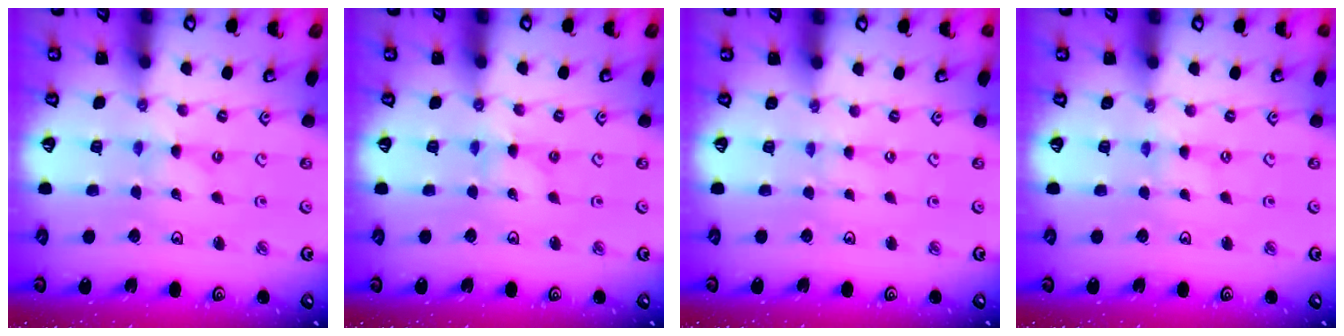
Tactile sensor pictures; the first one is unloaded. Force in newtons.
{"total": 0.8, "press": 0.8, "slide": 0.1}
{"total": 0.7, "press": 0.6, "slide": 0.1}
{"total": 0.0}